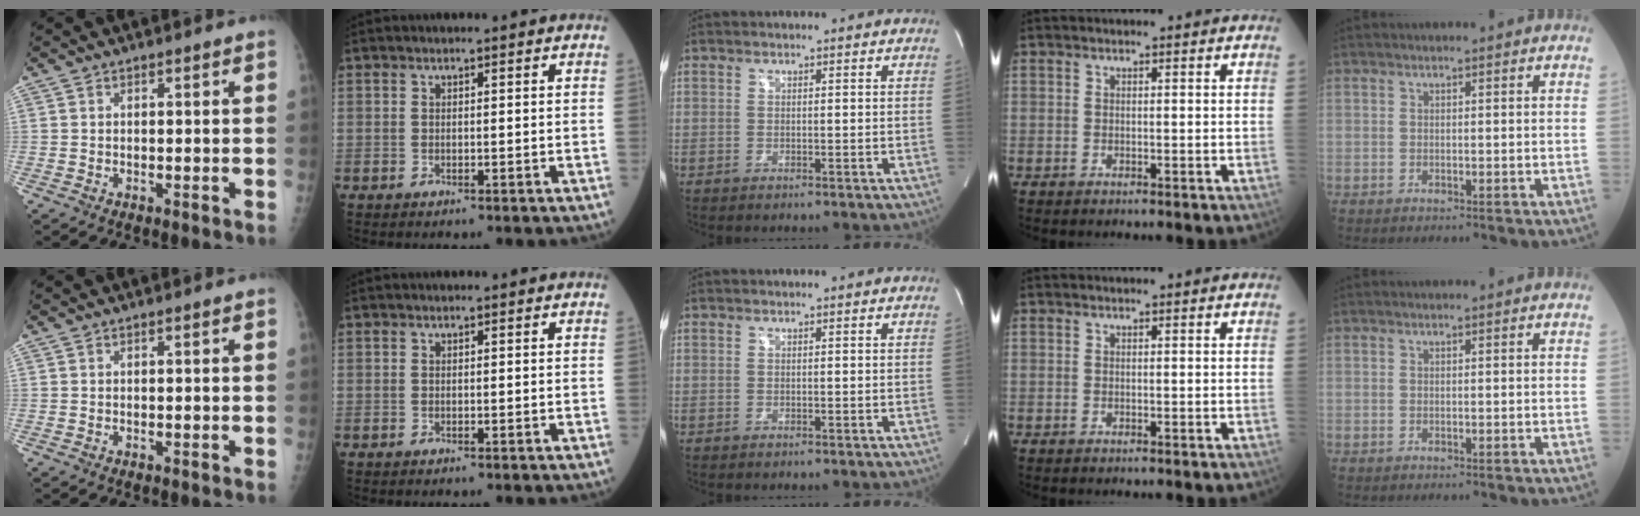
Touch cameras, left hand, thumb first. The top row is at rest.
{}